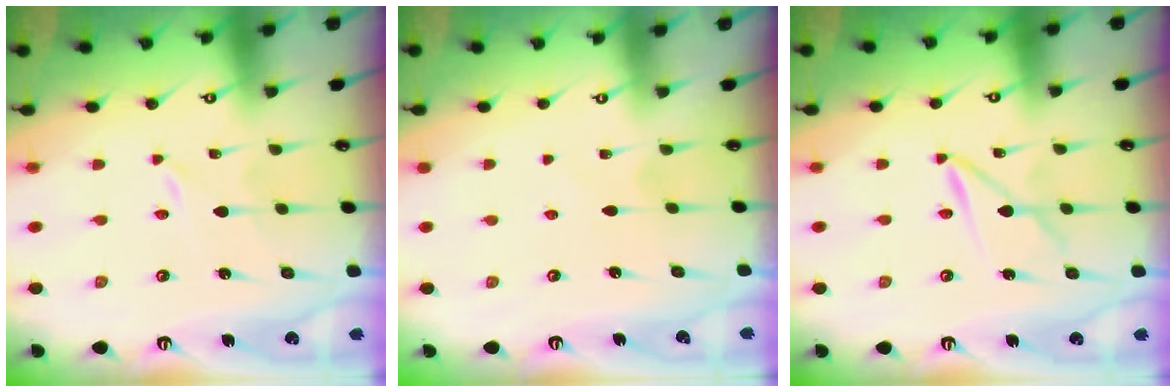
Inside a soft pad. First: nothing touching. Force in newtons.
{"total": 1.7, "press": 1.7, "slide": 0.2}
{"total": 2.9, "press": 2.9, "slide": 0.3}